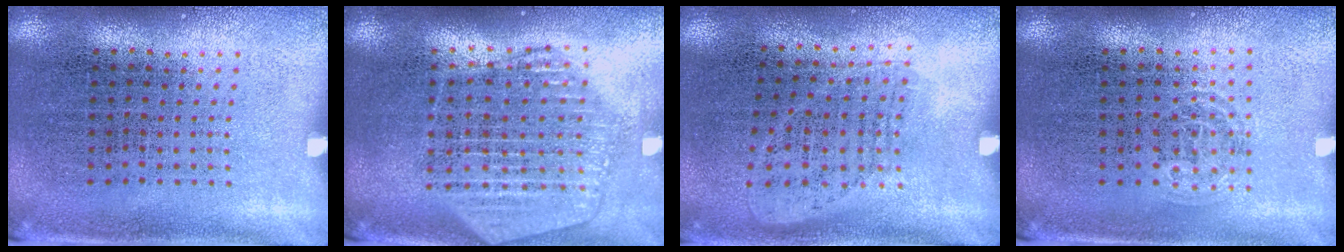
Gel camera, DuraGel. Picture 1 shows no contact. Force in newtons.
{"total": 2.2, "press": 1.9, "slide": 1.0}
{"total": 1.0, "press": 0.9, "slide": 0.5}
{"total": 0.8, "press": 0.6, "slide": 0.6}